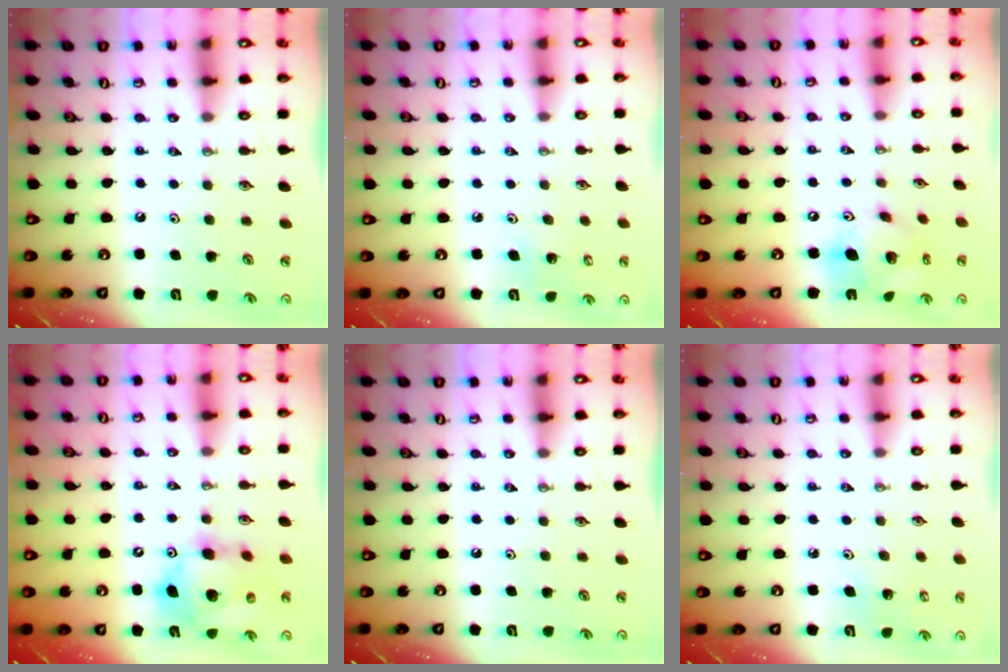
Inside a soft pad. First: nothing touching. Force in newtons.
{"total": 3.8, "press": 3.8, "slide": 0.6}
{"total": 15.5, "press": 15.2, "slide": 2.9}
{"total": 13.6, "press": 13.4, "slide": 2.3}
{"total": 0.0}
{"total": 3.8, "press": 3.8, "slide": 0.6}